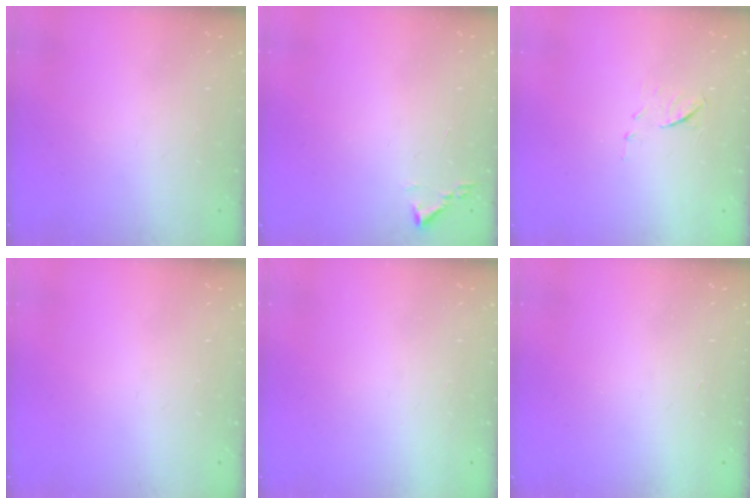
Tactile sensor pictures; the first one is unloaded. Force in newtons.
{"total": 1.9, "press": 1.8, "slide": 0.3}
{"total": 6.3, "press": 6.2, "slide": 0.6}
{"total": 0.0}
{"total": 1.5, "press": 1.5, "slide": 0.1}
{"total": 1.7, "press": 1.7, "slide": 0.1}